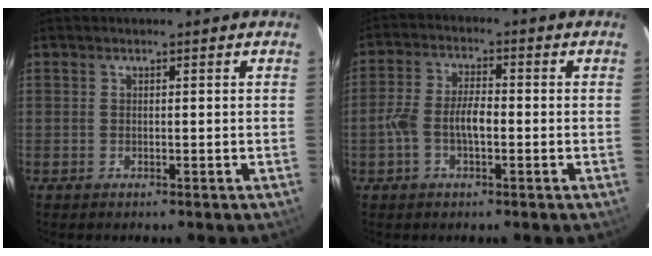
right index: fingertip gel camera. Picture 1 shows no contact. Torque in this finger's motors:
{"motor_torque": [0.87, -0.10, 0.49, 0.13]}